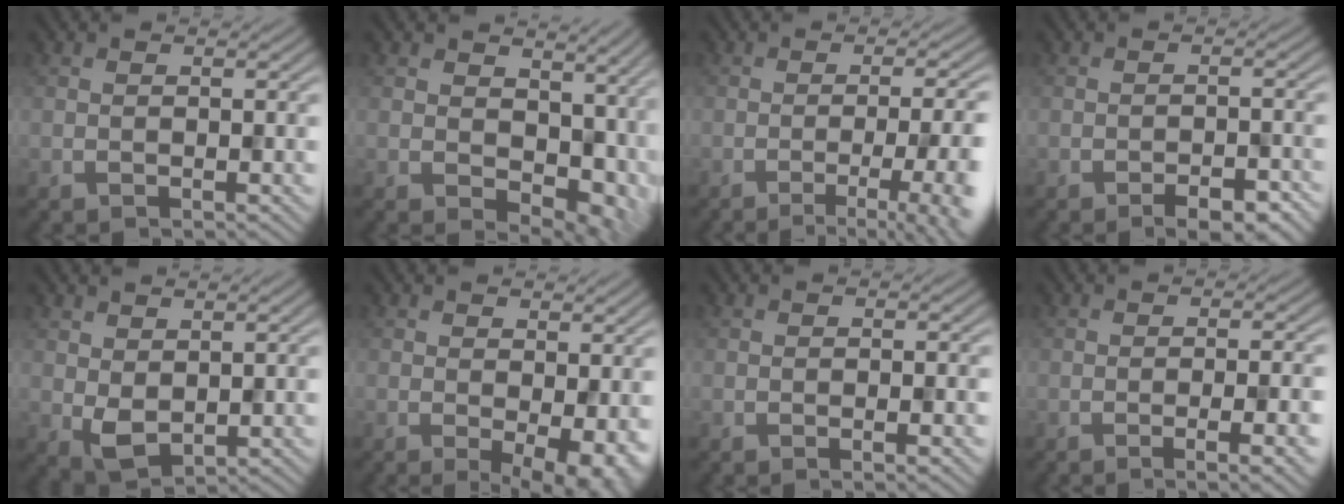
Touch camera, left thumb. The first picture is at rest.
{"total": 8.5, "force": [2.2, 6.0, 5.7], "torque": [-0.085, -0.023, 0.057]}
{"total": 9.5, "force": [-3.2, 3.1, 8.4], "torque": [-0.082, 0.000, -0.042]}
{"total": 2.9, "force": [-2.4, 0.8, 1.5], "torque": [-0.019, 0.008, -0.029]}
{"total": 2.5, "force": [0.7, 2.0, 1.3], "torque": [-0.036, -0.008, 0.024]}
{"total": 3.5, "force": [-0.3, 1.2, 3.3], "torque": [-0.045, -0.011, 0.007]}
{"total": 1.7, "force": [-0.5, 0.3, 1.7], "torque": [-0.018, 0.003, -0.008]}
{"total": 6.0, "force": [-2.5, 1.3, 5.3], "torque": [-0.067, 0.004, -0.027]}